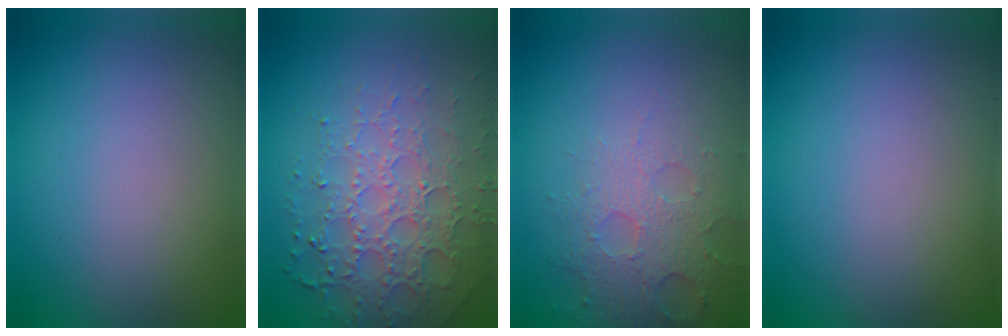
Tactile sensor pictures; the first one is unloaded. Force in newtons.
{"total": 5.5, "press": 4.5, "slide": 3.3}
{"total": 4.9, "press": 3.4, "slide": 3.5}
{"total": 0.0}